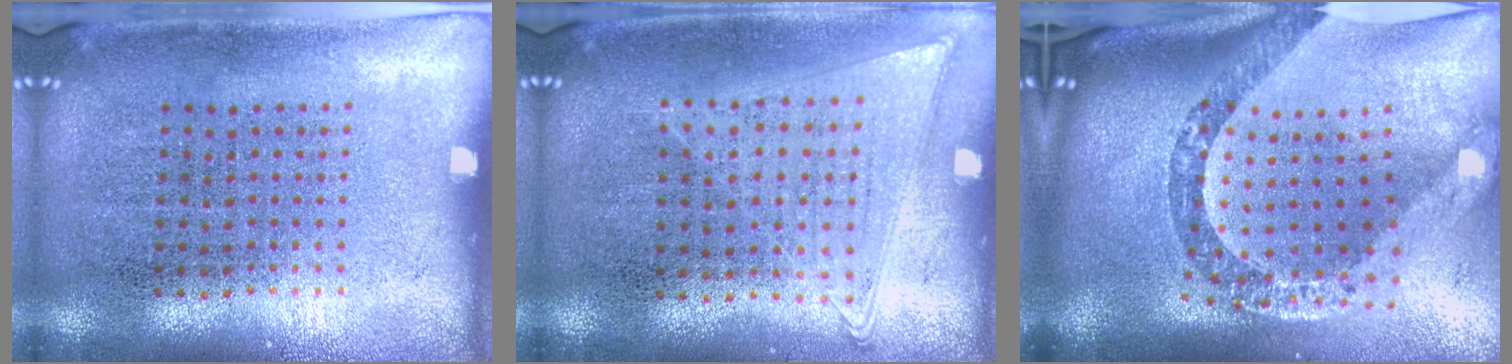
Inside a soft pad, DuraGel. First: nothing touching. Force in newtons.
{"total": 1.0, "press": 1.0, "slide": 0.4}
{"total": 3.7, "press": 2.6, "slide": 2.6}